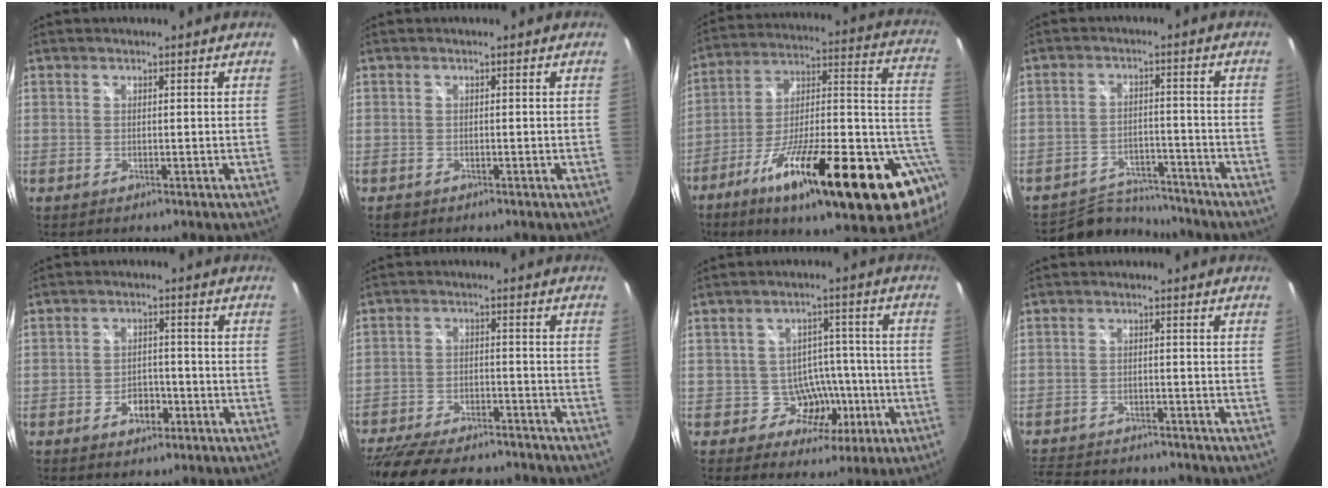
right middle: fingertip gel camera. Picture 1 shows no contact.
{"total": 1.4, "force": [-0.8, 1.0, 0.5], "torque": [-0.012, -0.003, -0.013]}
{"total": 28.1, "force": [-8.1, 6.4, 26.2], "torque": [-0.361, -0.009, -0.127]}
{"total": 9.1, "force": [-8.7, 2.3, 1.3], "torque": [-0.041, 0.011, -0.130]}
{"total": 3.9, "force": [-2.0, 2.7, 2.1], "torque": [-0.042, 0.007, -0.024]}
{"total": 20.2, "force": [-17.0, 6.2, 9.0], "torque": [-0.191, -0.024, -0.246]}
{"total": 6.7, "force": [-2.3, 6.0, 2.0], "torque": [-0.035, 0.029, -0.020]}
{"total": 12.1, "force": [-10.6, 3.9, 4.3], "torque": [-0.110, -0.005, -0.162]}